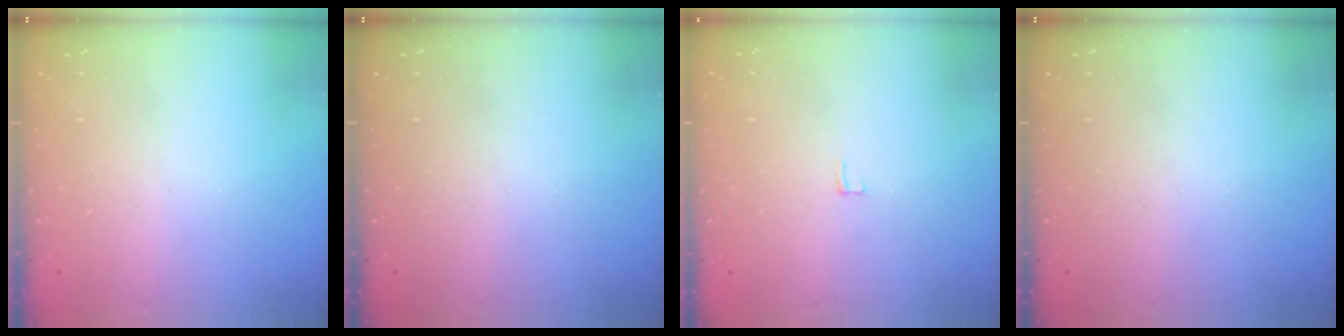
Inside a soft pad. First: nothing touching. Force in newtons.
{"total": 0.0}
{"total": 2.0, "press": 2.0, "slide": 0.2}
{"total": 0.0}